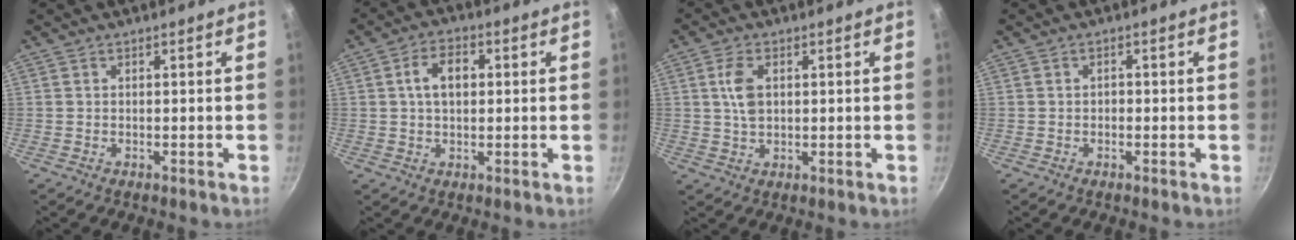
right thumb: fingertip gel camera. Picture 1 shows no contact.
{"total": 6.5, "force": [1.1, 4.1, 4.9], "torque": [-0.077, 0.012, 0.014]}
{"total": 5.1, "force": [1.2, 3.0, 4.0], "torque": [-0.080, -0.002, 0.022]}
{"total": 1.0, "force": [-0.3, 0.8, 0.5], "torque": [0.000, 0.004, -0.008]}